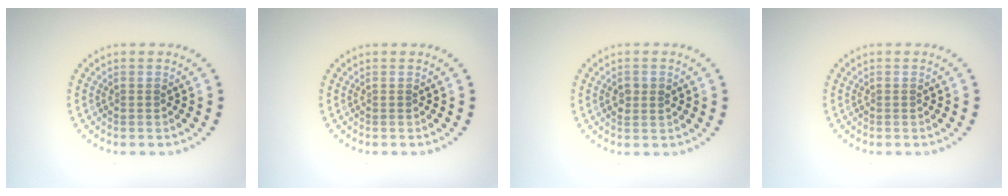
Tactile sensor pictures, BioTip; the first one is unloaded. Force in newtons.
{"total": 0.0}
{"total": 1.4, "press": 1.4, "slide": 0.3}
{"total": 0.0}